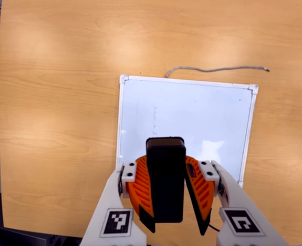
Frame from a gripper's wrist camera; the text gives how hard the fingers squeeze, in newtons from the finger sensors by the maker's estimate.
{"total": 11.5, "left": 10.7, "right": 12.2}